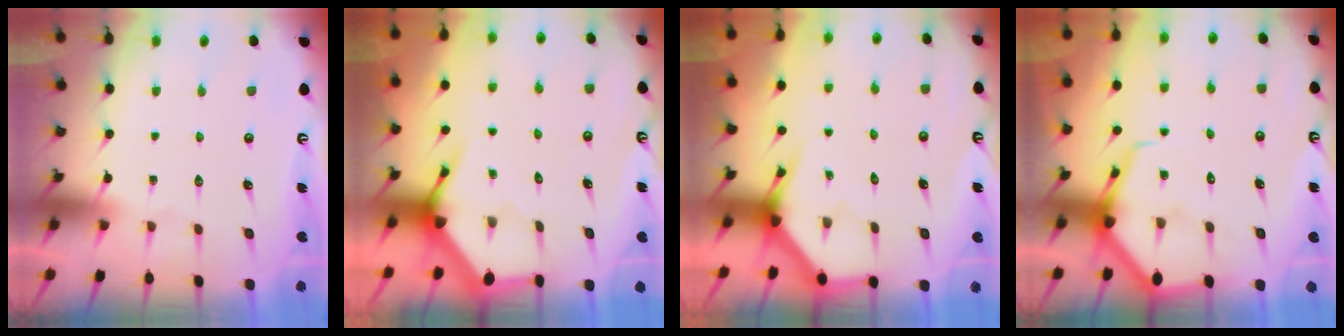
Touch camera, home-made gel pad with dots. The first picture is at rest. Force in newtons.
{"total": 3.8, "press": 3.8, "slide": 0.5}
{"total": 3.9, "press": 3.9, "slide": 0.3}
{"total": 6.9, "press": 6.8, "slide": 0.7}